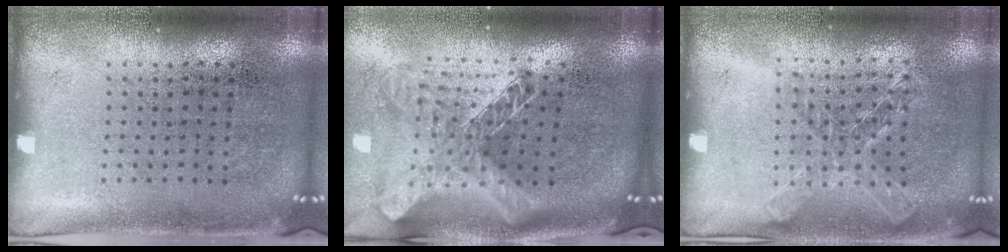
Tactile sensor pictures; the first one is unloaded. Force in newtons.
{"total": 2.1, "press": 1.6, "slide": 1.4}
{"total": 1.3, "press": 1.3, "slide": 0.3}